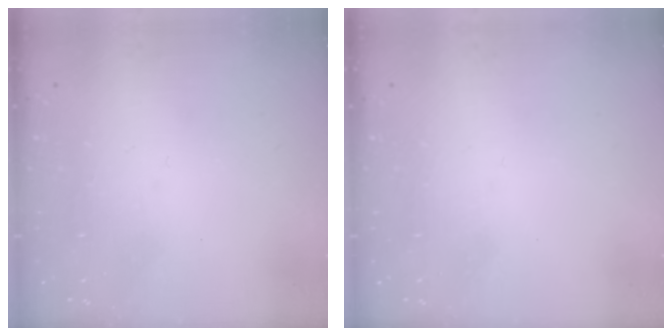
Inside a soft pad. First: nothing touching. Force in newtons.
{"total": 0.0}